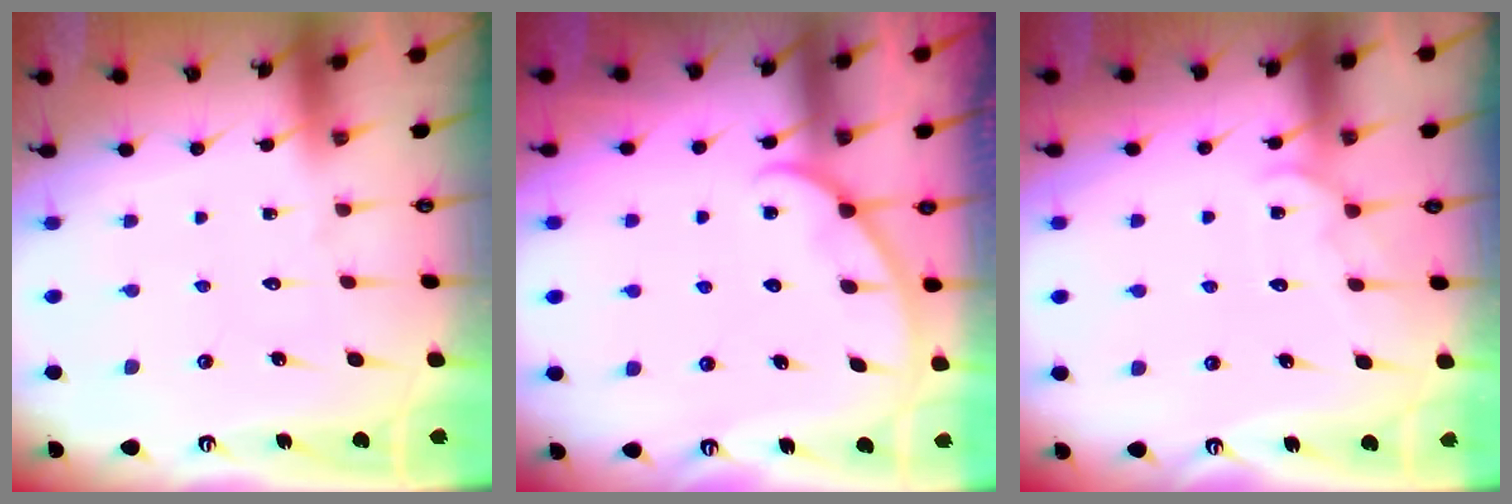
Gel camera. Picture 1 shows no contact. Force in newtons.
{"total": 4.1, "press": 4.0, "slide": 0.2}
{"total": 6.6, "press": 6.6, "slide": 0.5}